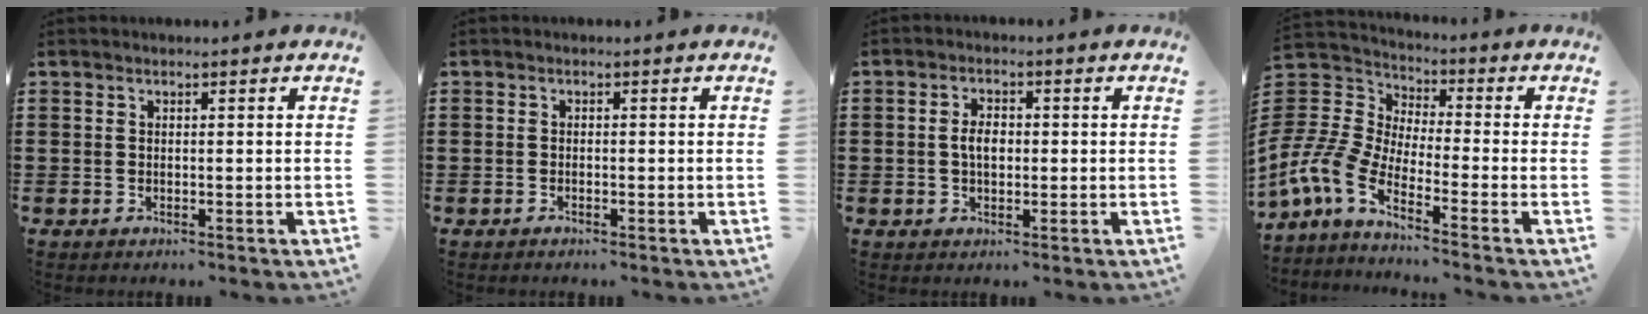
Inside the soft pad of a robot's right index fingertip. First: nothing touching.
{"total": 0.5, "force": [-0.4, -0.1, 0.3], "torque": [-0.009, -0.007, -0.005]}
{"total": 3.2, "force": [-0.1, 1.8, 2.6], "torque": [-0.051, 0.005, -0.002]}
{"total": 7.0, "force": [-5.8, 2.6, 3.0], "torque": [-0.111, -0.013, -0.129]}